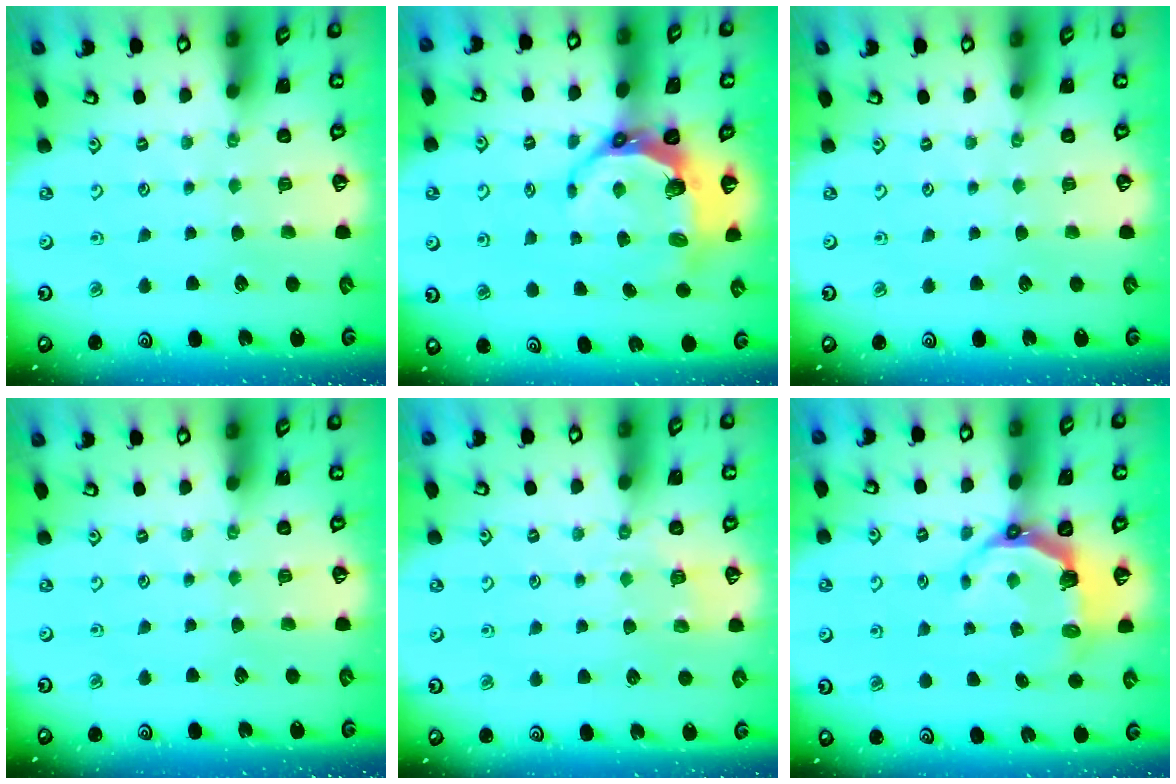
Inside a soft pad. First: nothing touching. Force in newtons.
{"total": 9.3, "press": 8.0, "slide": 4.8}
{"total": 0.0}
{"total": 0.0}
{"total": 3.0, "press": 2.6, "slide": 1.5}
{"total": 6.5, "press": 4.9, "slide": 4.4}